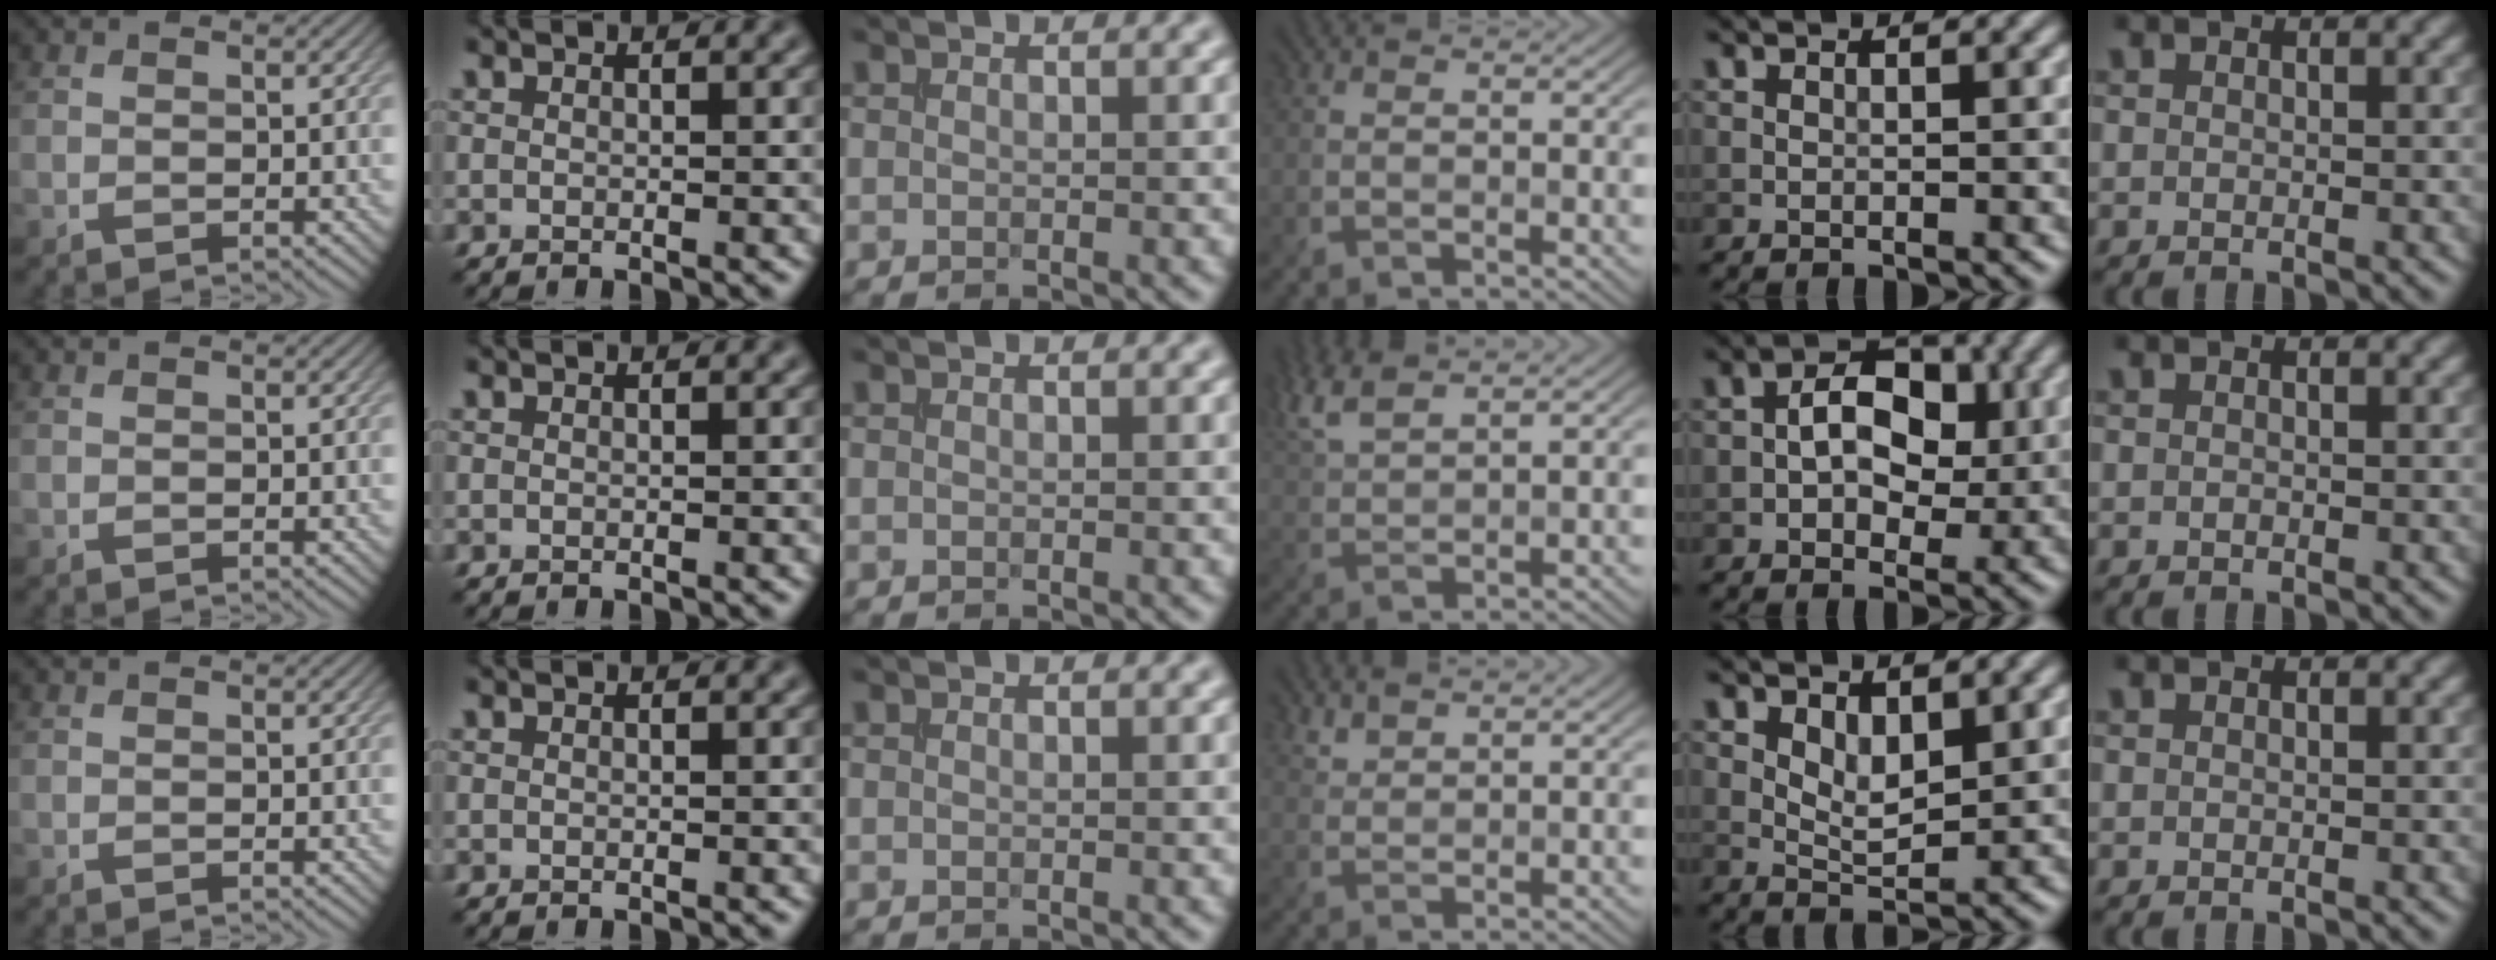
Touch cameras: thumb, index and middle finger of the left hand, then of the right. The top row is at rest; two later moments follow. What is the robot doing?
{"motion": "extract", "object": "file holder"}